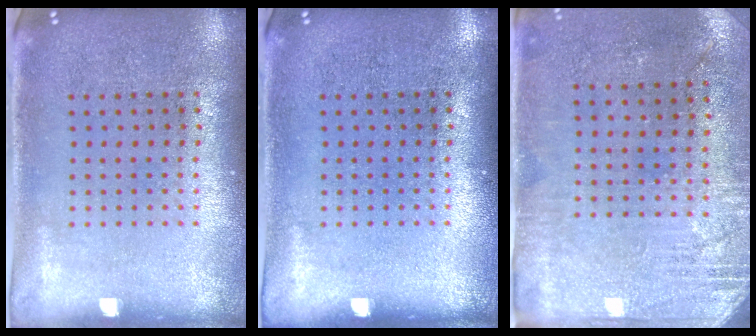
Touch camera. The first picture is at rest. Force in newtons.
{"total": 0.0}
{"total": 2.8, "press": 2.5, "slide": 1.3}